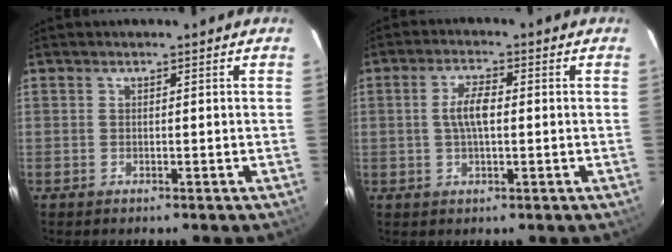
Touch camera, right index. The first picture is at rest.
{"total": 4.8, "force": [0.2, 1.8, 4.5], "torque": [-0.089, 0.007, 0.005]}